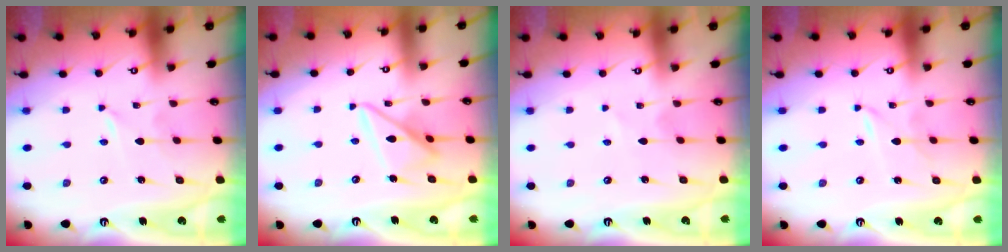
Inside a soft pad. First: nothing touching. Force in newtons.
{"total": 12.7, "press": 12.6, "slide": 1.2}
{"total": 1.4, "press": 1.4, "slide": 0.3}
{"total": 1.5, "press": 1.4, "slide": 0.2}